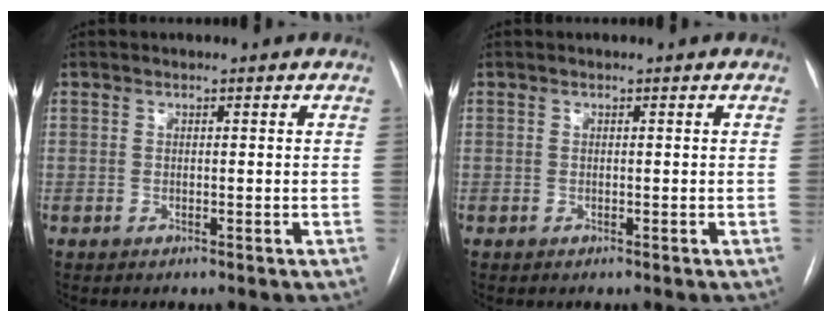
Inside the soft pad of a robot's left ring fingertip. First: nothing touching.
{"total": 0.0}